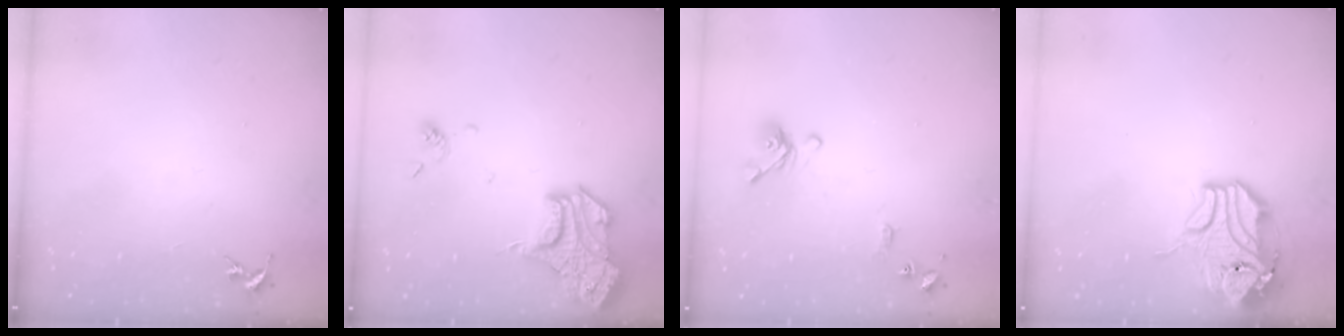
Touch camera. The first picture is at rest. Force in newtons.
{"total": 19.9, "press": 19.8, "slide": 1.8}
{"total": 10.1, "press": 10.0, "slide": 1.4}
{"total": 13.3, "press": 13.2, "slide": 2.0}